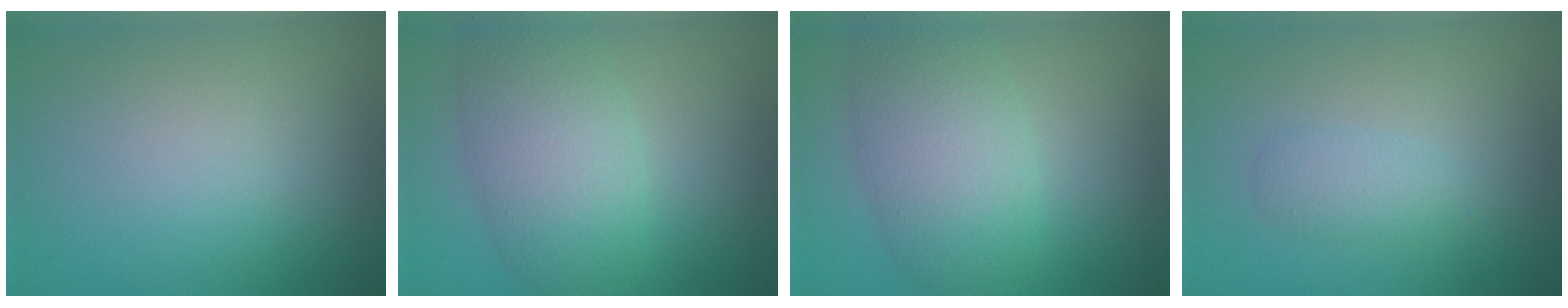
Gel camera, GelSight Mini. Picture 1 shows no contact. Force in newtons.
{"total": 5.6, "press": 5.6, "slide": 0.3}
{"total": 5.6, "press": 5.6, "slide": 0.3}
{"total": 1.4, "press": 1.4, "slide": 0.0}